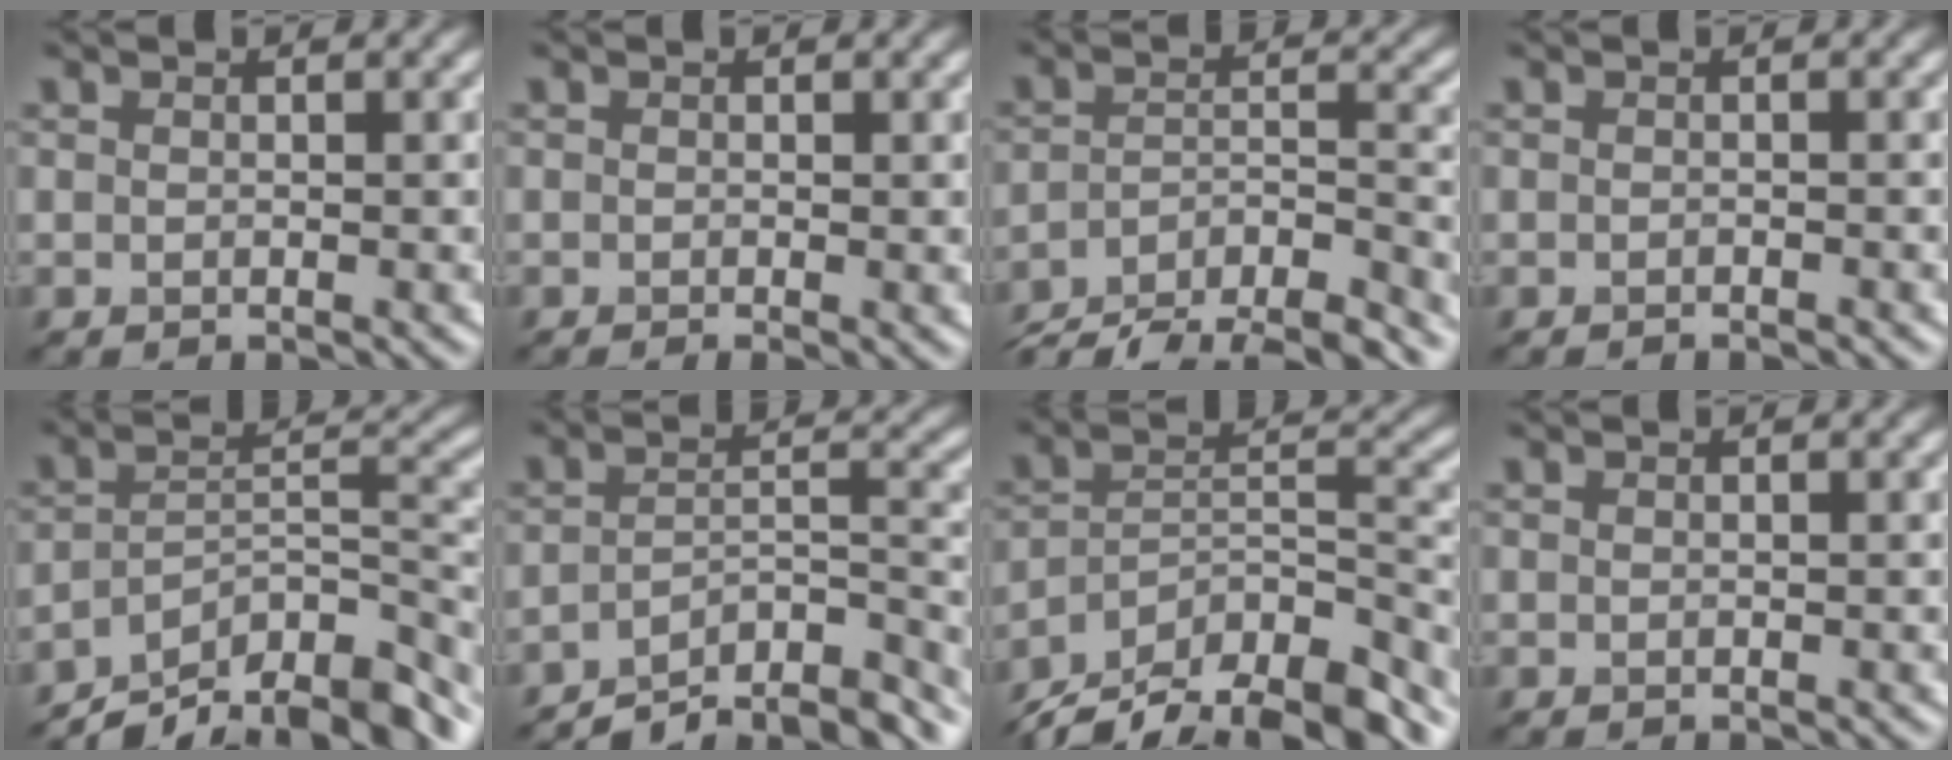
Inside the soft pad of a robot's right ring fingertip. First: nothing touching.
{"total": 1.2, "force": [-0.4, 0.2, 1.1], "torque": [-0.021, -0.005, -0.007]}
{"total": 10.6, "force": [-9.5, 3.1, 3.5], "torque": [-0.063, -0.010, -0.138]}
{"total": 0.7, "force": [-0.7, 0.0, 0.2], "torque": [-0.003, -0.001, -0.012]}
{"total": 11.8, "force": [-8.9, 3.9, 6.7], "torque": [-0.106, 0.010, -0.144]}
{"total": 8.5, "force": [-7.1, 2.3, 4.2], "torque": [-0.056, -0.002, -0.109]}
{"total": 13.8, "force": [-11.3, 4.9, 6.3], "torque": [-0.120, 0.010, -0.174]}
{"total": 0.0}